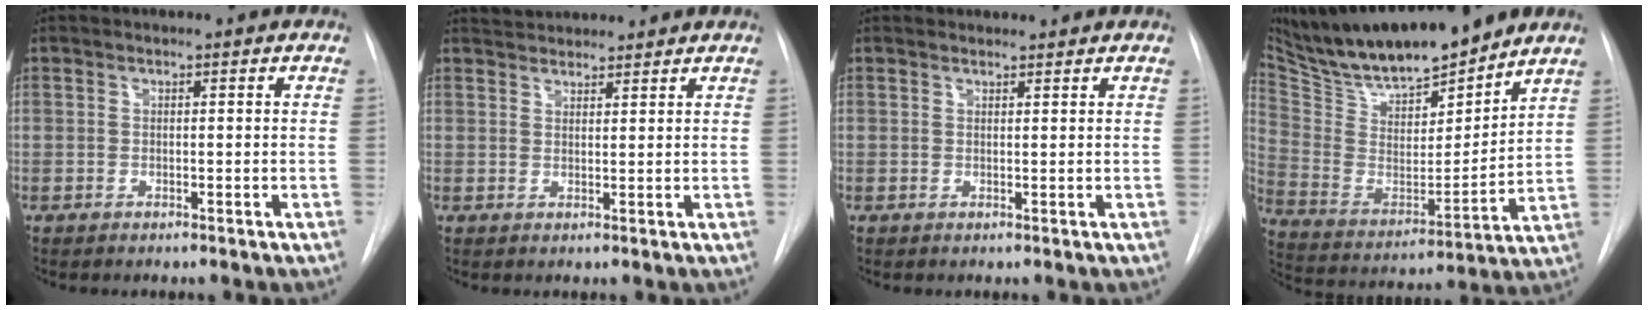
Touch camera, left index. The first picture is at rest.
{"total": 5.3, "force": [5.2, 1.0, 0.8], "torque": [-0.014, 0.034, 0.078]}
{"total": 3.4, "force": [3.3, 0.6, 0.4], "torque": [-0.006, 0.022, 0.045]}
{"total": 21.8, "force": [18.8, 4.1, 10.3], "torque": [-0.187, -0.015, 0.325]}